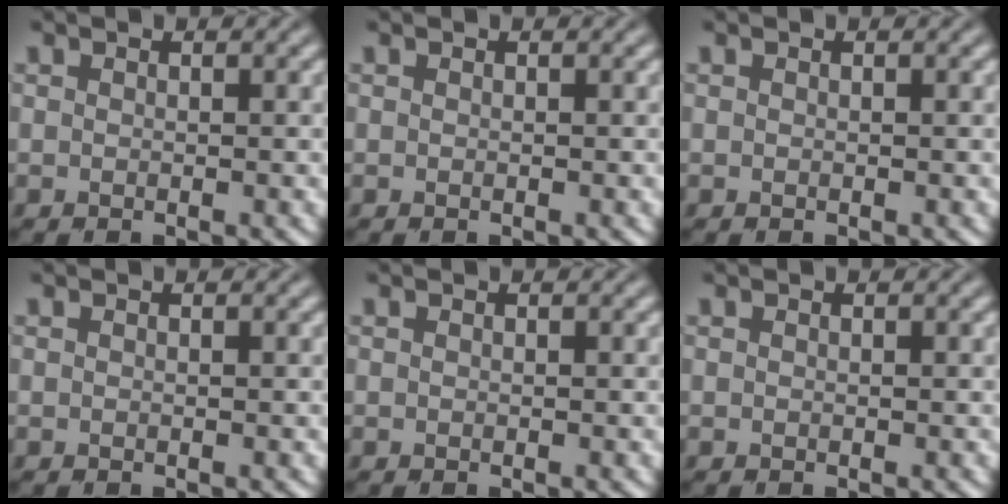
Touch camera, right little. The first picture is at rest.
{"total": 0.0}
{"total": 0.0}
{"total": 0.0}
{"total": 0.0}
{"total": 0.0}